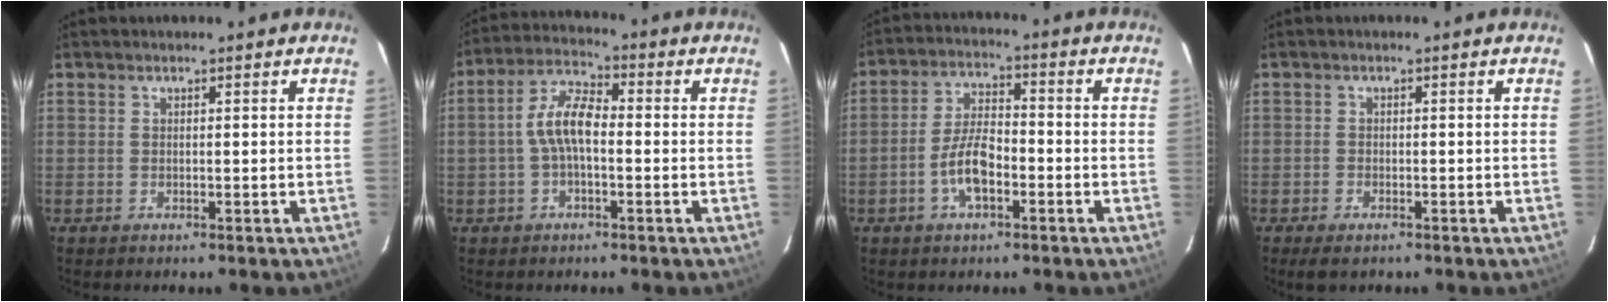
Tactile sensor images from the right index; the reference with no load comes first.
{"total": 7.4, "force": [-1.0, 3.2, 6.5], "torque": [-0.136, 0.020, -0.021]}
{"total": 7.6, "force": [-3.1, 3.2, 6.2], "torque": [-0.128, 0.009, -0.055]}
{"total": 2.9, "force": [-2.1, 1.3, 1.6], "torque": [-0.036, -0.008, -0.038]}